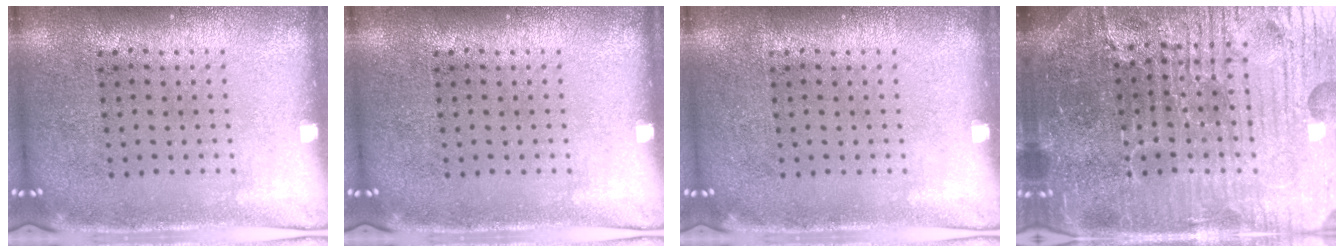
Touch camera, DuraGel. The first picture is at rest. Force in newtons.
{"total": 0.0}
{"total": 0.0}
{"total": 6.4, "press": 5.8, "slide": 2.7}